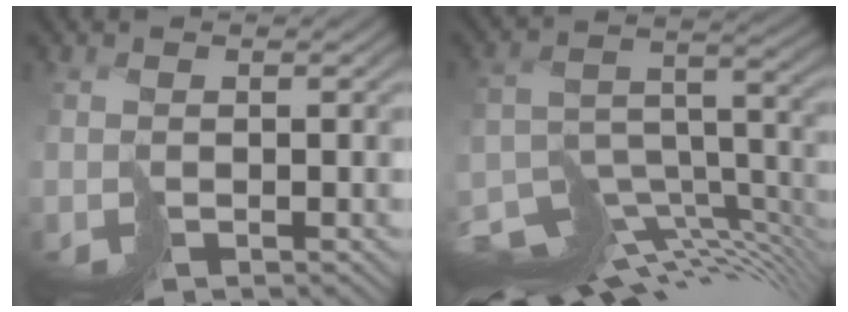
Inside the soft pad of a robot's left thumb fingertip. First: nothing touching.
{"total": 15.4, "force": [-12.0, 4.7, 8.5], "torque": [-0.161, 0.005, -0.187]}